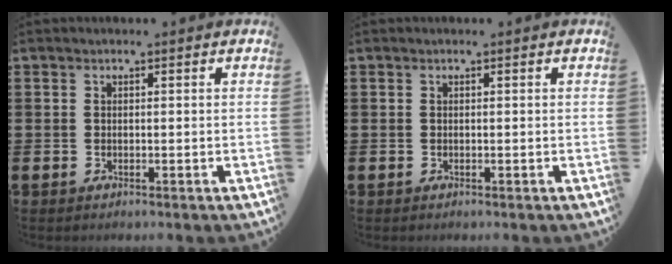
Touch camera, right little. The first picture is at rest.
{"total": 0.0}